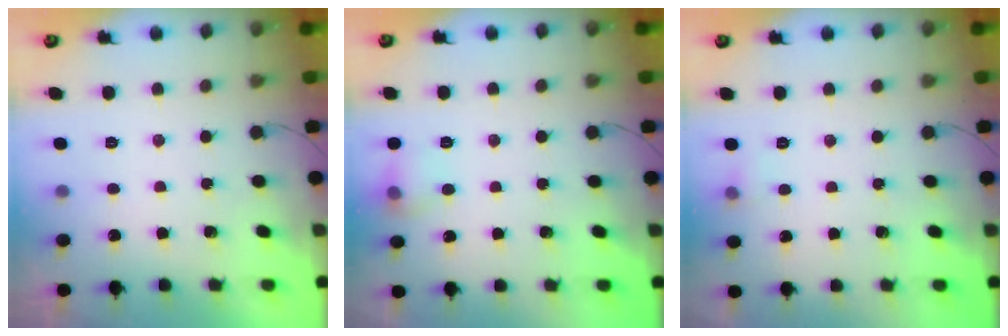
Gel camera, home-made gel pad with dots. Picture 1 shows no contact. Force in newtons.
{"total": 7.0, "press": 6.9, "slide": 1.3}
{"total": 4.1, "press": 4.0, "slide": 1.0}